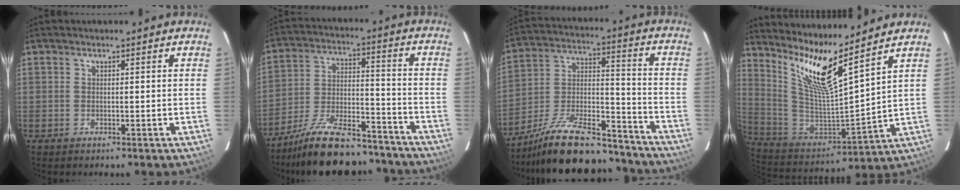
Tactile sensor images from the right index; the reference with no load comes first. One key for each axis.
{"total": 21.5, "fx": -18.3, "fy": 6.2, "fz": 9.4, "tx": -0.173, "ty": 0.001, "tz": -0.270}
{"total": 24.2, "fx": -19.8, "fy": 7.3, "fz": 12.0, "tx": -0.220, "ty": 0.011, "tz": -0.296}
{"total": 15.6, "fx": 11.8, "fy": -0.1, "fz": 10.2, "tx": -0.178, "ty": -0.035, "tz": 0.228}